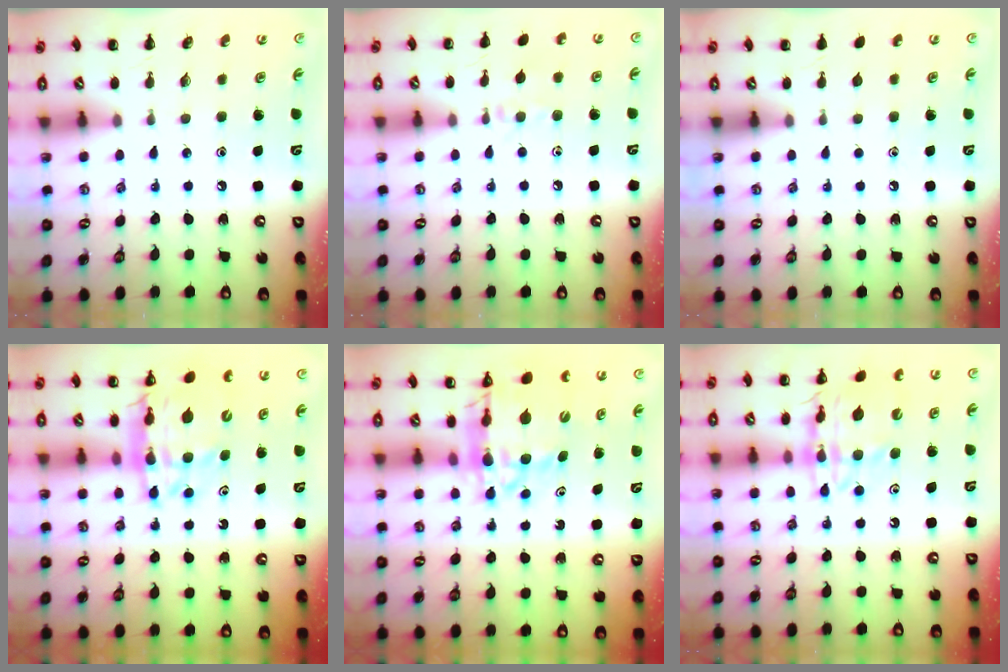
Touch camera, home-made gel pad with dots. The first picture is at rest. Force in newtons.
{"total": 7.0, "press": 6.7, "slide": 1.9}
{"total": 0.6, "press": 0.6, "slide": 0.1}
{"total": 15.0, "press": 14.4, "slide": 4.2}
{"total": 12.4, "press": 11.7, "slide": 4.1}
{"total": 14.5, "press": 14.3, "slide": 2.4}